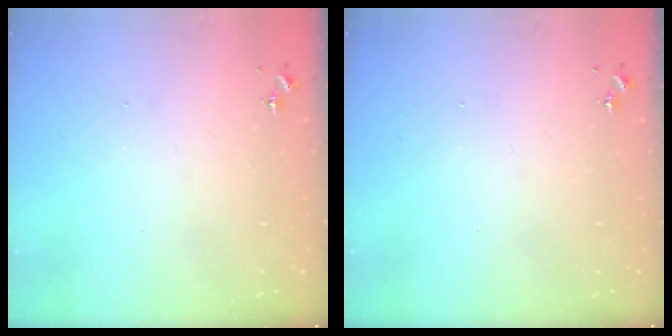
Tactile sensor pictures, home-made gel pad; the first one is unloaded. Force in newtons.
{"total": 0.0}